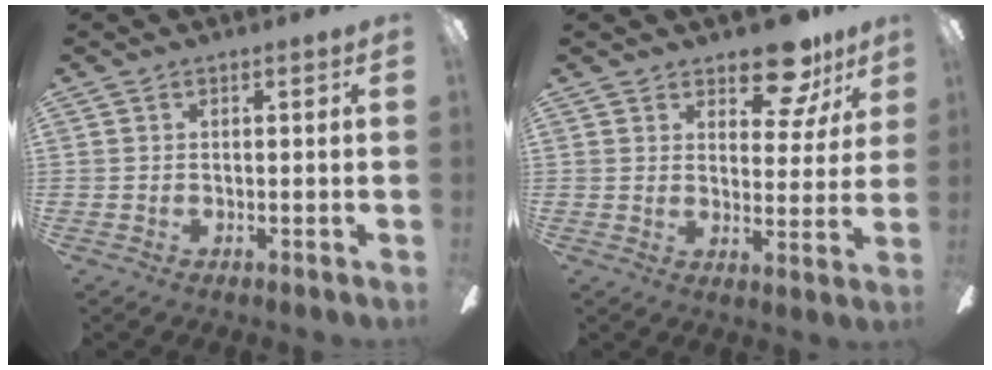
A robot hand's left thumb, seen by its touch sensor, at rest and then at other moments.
{"total": 12.2, "force": [8.9, 5.6, 6.2], "torque": [-0.075, -0.049, 0.156]}